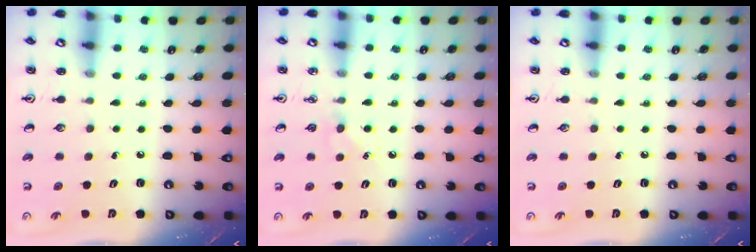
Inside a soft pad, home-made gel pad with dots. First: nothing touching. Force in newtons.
{"total": 4.7, "press": 4.6, "slide": 0.7}
{"total": 0.0}